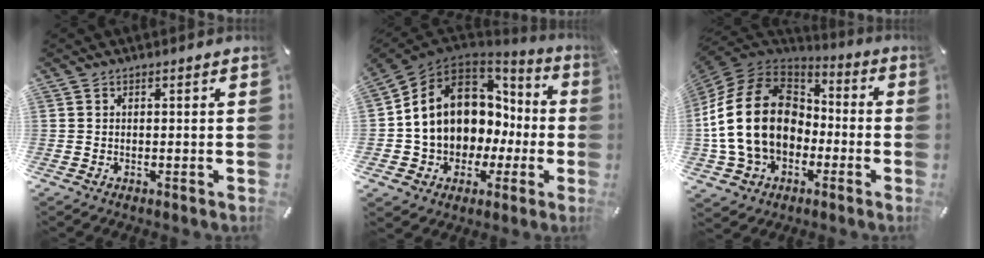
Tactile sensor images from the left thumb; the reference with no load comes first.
{"total": 13.1, "force": [2.7, 10.8, 7.0], "torque": [-0.154, -0.027, 0.054]}
{"total": 21.2, "force": [-1.9, 16.5, 13.2], "torque": [-0.286, 0.025, -0.035]}